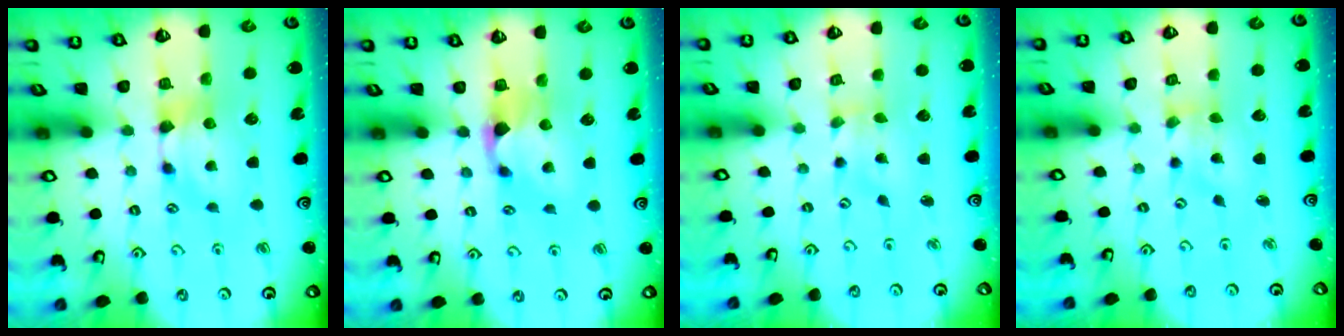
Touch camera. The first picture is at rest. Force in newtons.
{"total": 1.3, "press": 0.6, "slide": 1.2}
{"total": 2.7, "press": 2.6, "slide": 1.0}
{"total": 2.0, "press": 1.7, "slide": 1.0}